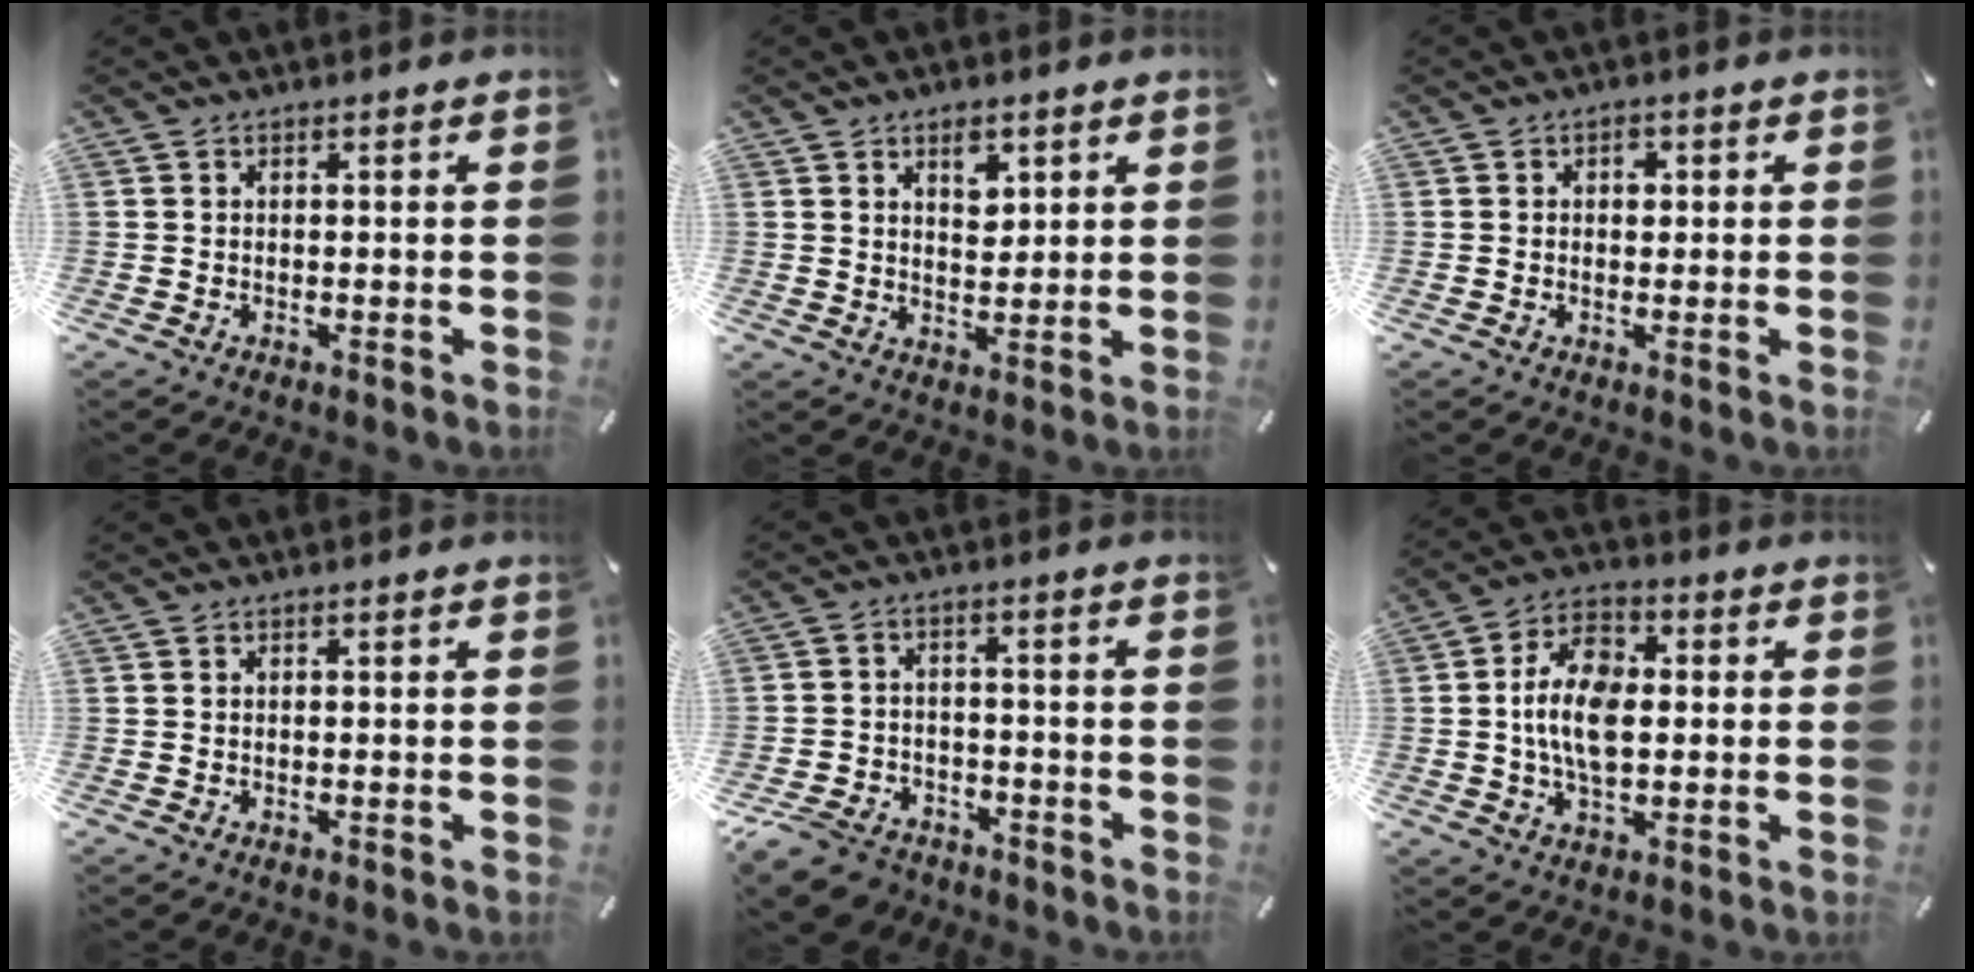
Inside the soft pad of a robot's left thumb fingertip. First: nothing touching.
{"total": 4.9, "force": [2.6, 3.0, 2.9], "torque": [-0.024, -0.013, 0.038]}
{"total": 2.1, "force": [0.3, 1.6, 1.3], "torque": [-0.004, -0.001, -0.003]}
{"total": 0.0}
{"total": 7.6, "force": [-5.8, 4.3, 2.4], "torque": [-0.054, 0.028, -0.112]}
{"total": 12.0, "force": [0.0, 7.5, 9.4], "torque": [-0.183, 0.007, -0.004]}